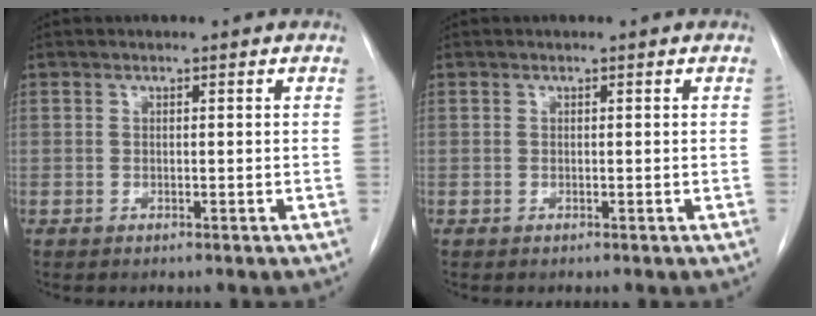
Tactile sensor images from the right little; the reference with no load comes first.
{"total": 0.0}